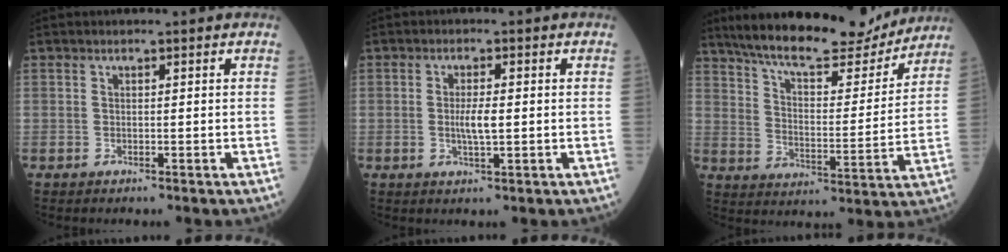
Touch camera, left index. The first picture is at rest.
{"total": 3.1, "force": [-0.3, 0.5, 3.0], "torque": [-0.059, -0.006, -0.006]}
{"total": 19.0, "force": [16.8, 4.1, 8.1], "torque": [-0.130, -0.004, 0.247]}